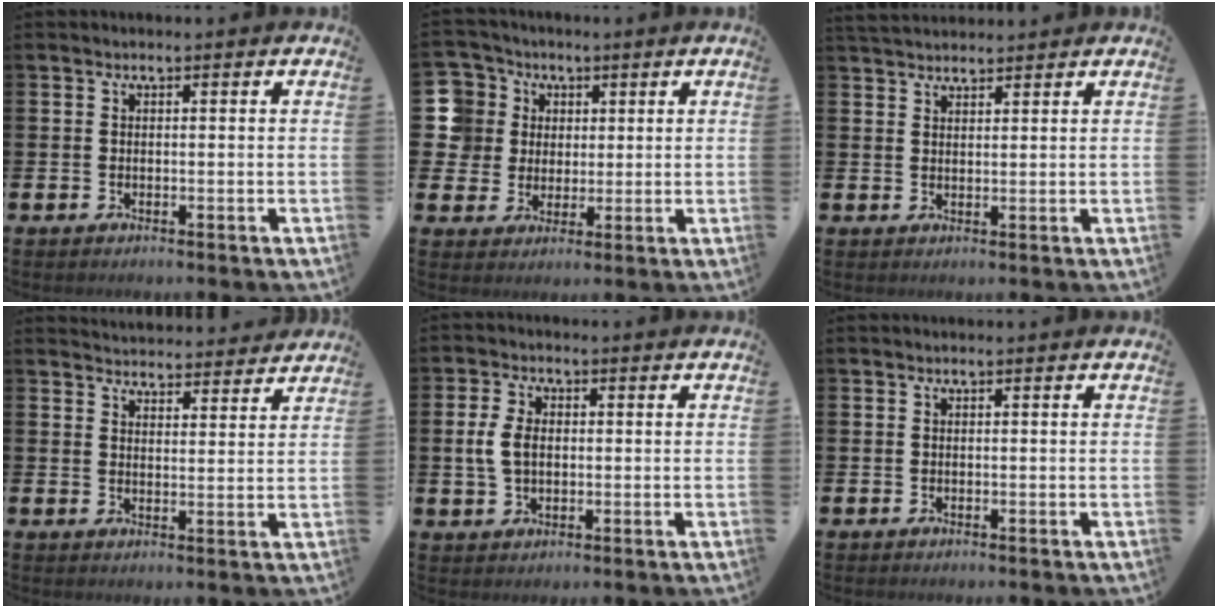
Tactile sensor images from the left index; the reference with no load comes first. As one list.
[{"total": 7.9, "force": [3.0, 7.2, 1.0], "torque": [-0.054, -0.005, 0.057]}, {"total": 2.6, "force": [2.5, 0.6, 0.3], "torque": [-0.010, -0.009, 0.047]}, {"total": 4.4, "force": [4.4, 0.6, 0.0], "torque": [-0.002, -0.033, 0.077]}, {"total": 4.3, "force": [0.5, 2.9, 3.1], "torque": [-0.050, 0.007, 0.005]}, {"total": 0.0}]